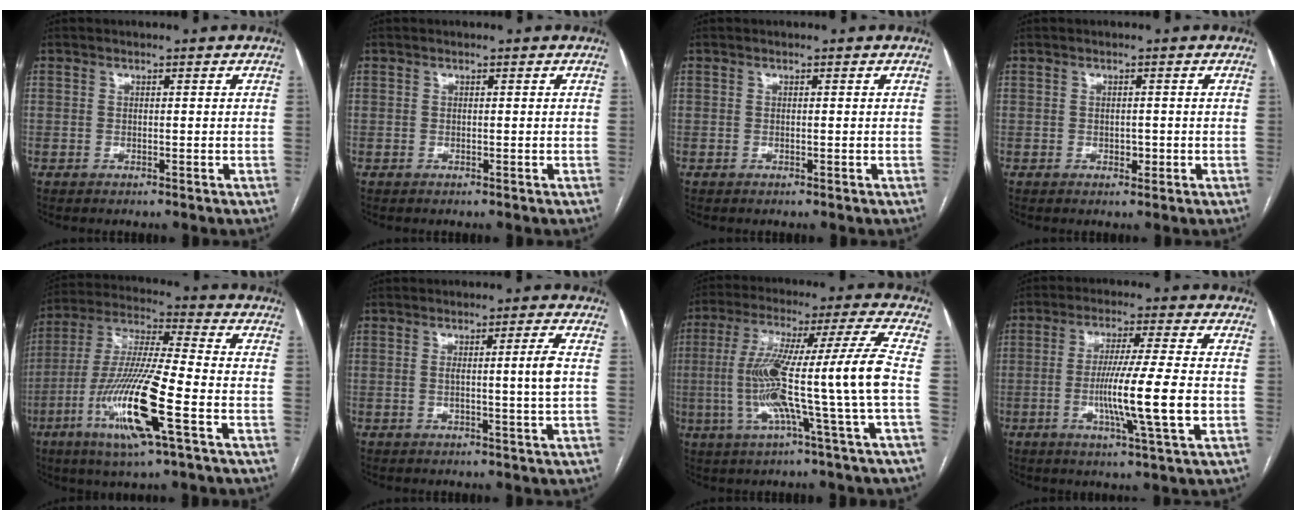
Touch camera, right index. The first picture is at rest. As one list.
[{"total": 0.0}, {"total": 0.0}, {"total": 1.2, "force": [-0.3, 0.8, 0.7], "torque": [-0.010, 0.001, -0.002]}, {"total": 16.8, "force": [-6.2, 0.7, 15.6], "torque": [-0.321, -0.019, -0.116]}, {"total": 3.7, "force": [0.1, -1.1, 3.5], "torque": [-0.060, -0.003, 0.002]}, {"total": 15.2, "force": [-2.8, -2.0, 14.9], "torque": [-0.273, 0.008, -0.054]}, {"total": 11.0, "force": [-2.1, -0.9, 10.8], "torque": [-0.195, -0.016, -0.043]}]